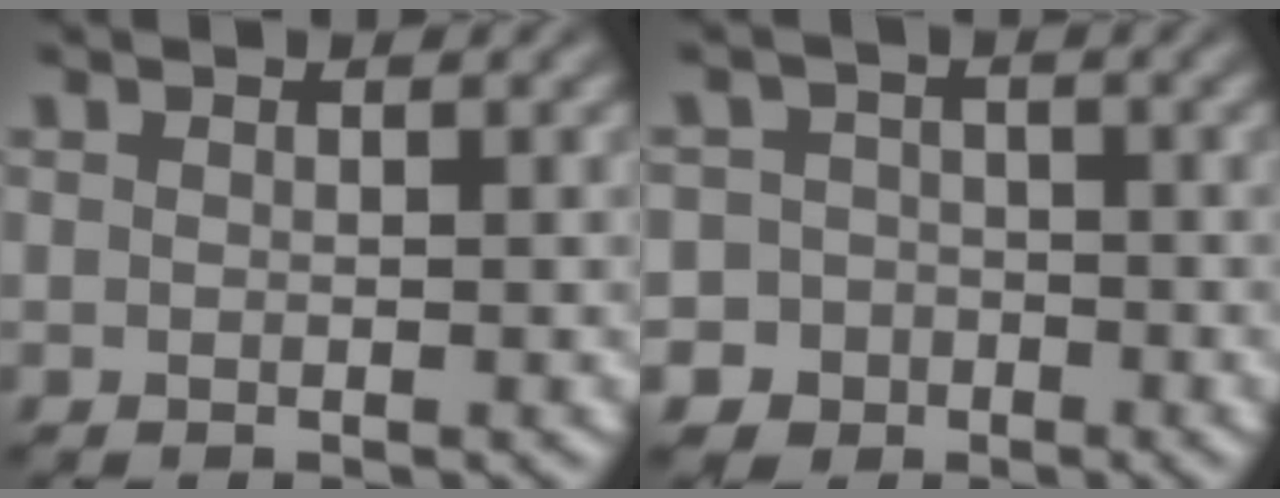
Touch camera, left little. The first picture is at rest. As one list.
[{"total": 5.4, "force": [-2.7, 4.7, 0.3], "torque": [0.019, -0.003, -0.063]}]